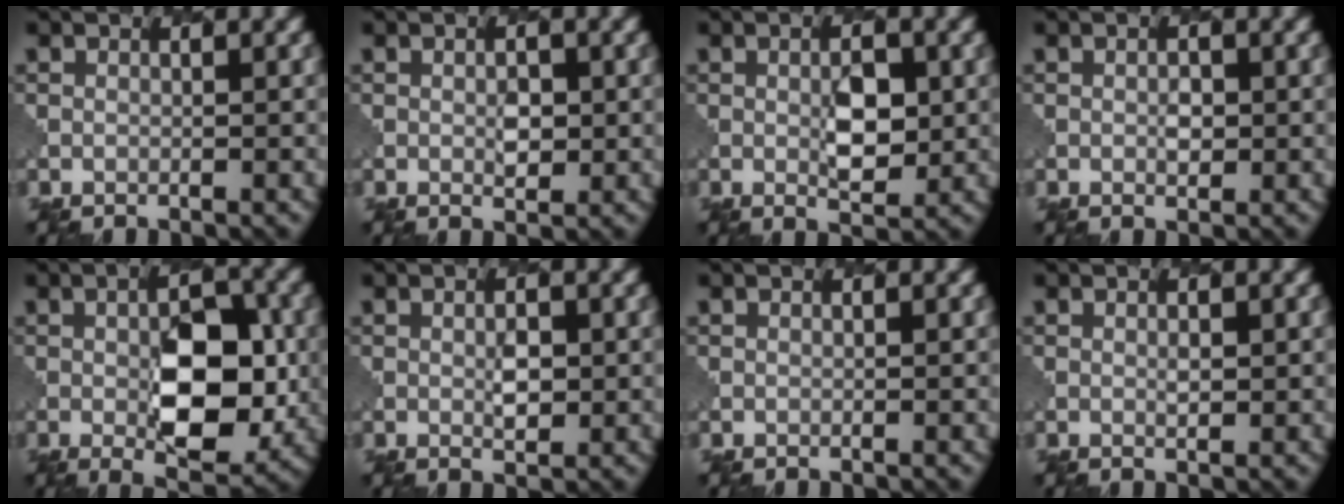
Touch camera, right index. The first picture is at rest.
{"total": 1.4, "force": [0.2, 0.8, 1.1], "torque": [-0.015, -0.003, 0.006]}
{"total": 3.0, "force": [0.3, 1.3, 2.7], "torque": [-0.043, -0.006, 0.009]}
{"total": 1.0, "force": [0.1, 0.6, 0.8], "torque": [-0.008, -0.002, 0.003]}
{"total": 7.6, "force": [-0.7, 3.4, 6.7], "torque": [-0.095, 0.000, -0.009]}
{"total": 1.5, "force": [0.3, 0.7, 1.3], "torque": [-0.020, -0.003, 0.007]}
{"total": 0.0}
{"total": 0.7, "force": [0.4, 0.2, 0.6], "torque": [-0.009, -0.003, 0.008]}